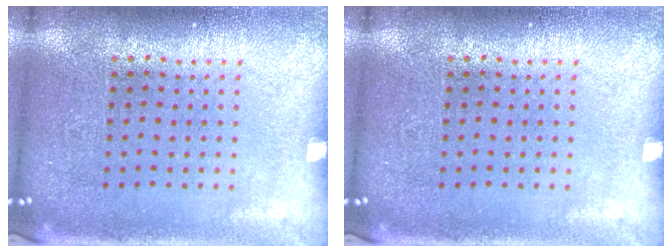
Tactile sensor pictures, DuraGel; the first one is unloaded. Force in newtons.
{"total": 0.0}